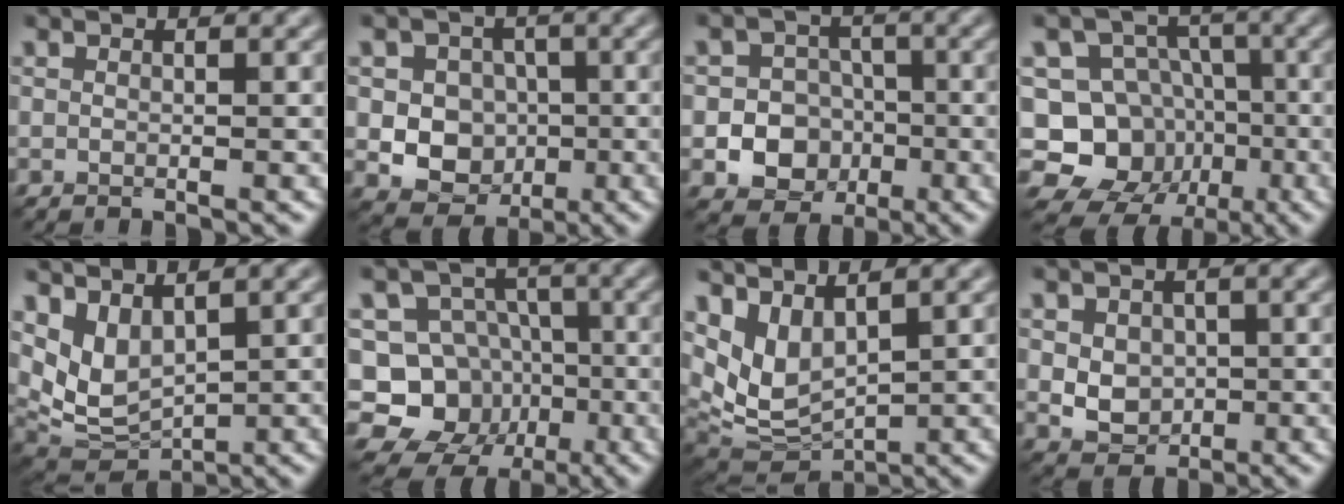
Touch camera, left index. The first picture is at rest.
{"total": 7.2, "force": [-0.4, 6.5, 3.1], "torque": [-0.042, 0.017, -0.036]}
{"total": 8.5, "force": [-3.0, 7.4, 2.9], "torque": [-0.022, -0.013, -0.070]}
{"total": 13.5, "force": [-4.9, 12.0, 3.9], "torque": [-0.077, 0.004, -0.086]}
{"total": 4.5, "force": [2.3, 2.4, 3.0], "torque": [-0.074, -0.016, 0.056]}
{"total": 12.1, "force": [-4.1, 10.8, 3.6], "torque": [-0.061, 0.008, -0.081]}
{"total": 5.4, "force": [2.8, 2.7, 3.8], "torque": [-0.092, -0.015, 0.061]}
{"total": 3.9, "force": [0.2, 3.1, 2.3], "torque": [-0.036, 0.005, 0.001]}